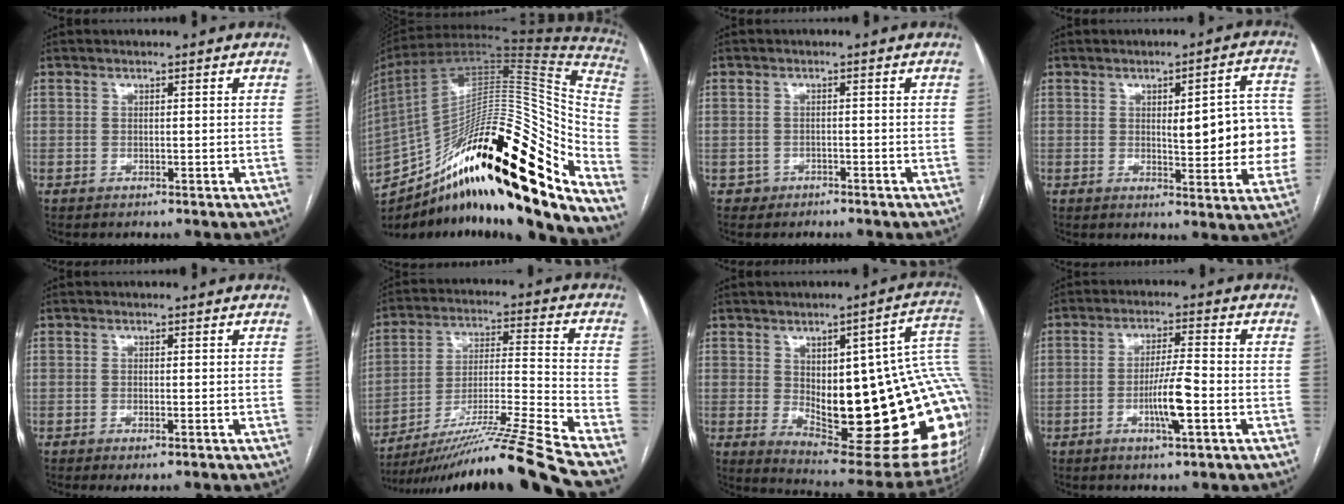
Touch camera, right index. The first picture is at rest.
{"total": 37.2, "force": [-23.3, 7.0, 28.2], "torque": [-0.436, -0.019, -0.361]}
{"total": 1.5, "force": [-1.0, 1.1, -0.4], "torque": [0.006, 0.008, -0.017]}
{"total": 12.5, "force": [0.1, 3.4, 12.0], "torque": [-0.135, 0.016, 0.005]}
{"total": 1.8, "force": [-1.0, 0.4, 1.4], "torque": [-0.022, -0.004, -0.012]}
{"total": 20.5, "force": [-17.0, -3.3, 11.0], "torque": [-0.169, -0.013, -0.293]}
{"total": 29.5, "force": [0.4, 7.7, 28.5], "torque": [-0.302, 0.011, 0.028]}
{"total": 6.6, "force": [-2.2, 0.3, 6.2], "torque": [-0.119, -0.003, -0.037]}